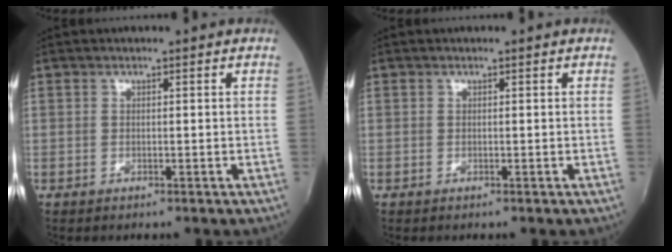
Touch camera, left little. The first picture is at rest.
{"total": 0.0}